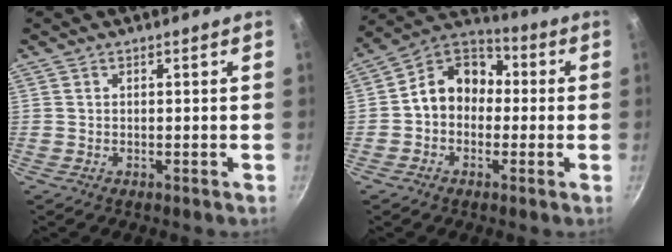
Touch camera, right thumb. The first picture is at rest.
{"total": 11.3, "force": [-0.3, 9.2, 6.6], "torque": [-0.066, 0.042, -0.032]}